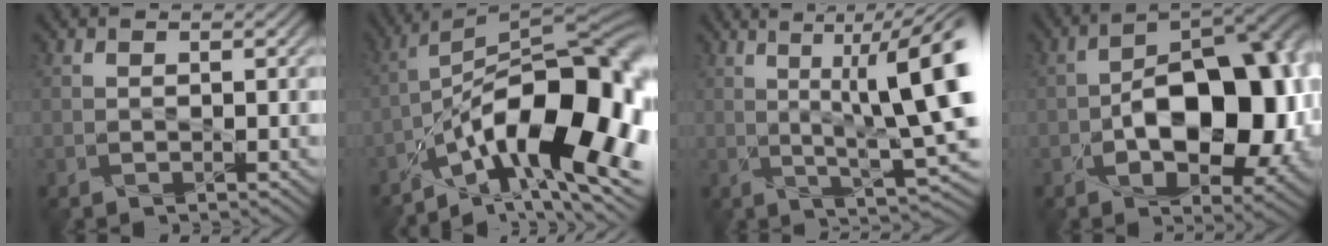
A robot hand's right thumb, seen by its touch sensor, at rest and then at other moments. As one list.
[{"total": 18.2, "force": [-6.8, 7.5, 15.1], "torque": [-0.224, -0.003, -0.125]}, {"total": 14.0, "force": [3.0, 3.6, 13.2], "torque": [-0.178, 0.003, 0.055]}, {"total": 15.5, "force": [-2.1, 9.1, 12.3], "torque": [-0.168, -0.015, -0.030]}]